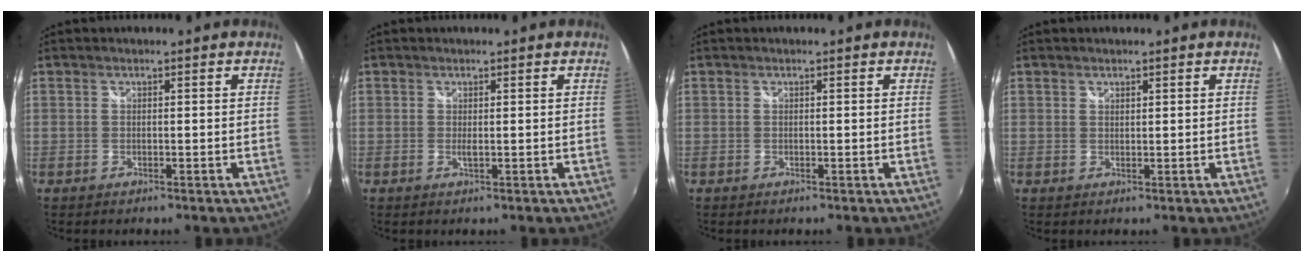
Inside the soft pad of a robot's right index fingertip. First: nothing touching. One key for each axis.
{"total": 0.8, "fx": -0.1, "fy": 0.1, "fz": 0.8, "tx": -0.014, "ty": -0.004, "tz": -0.001}
{"total": 0.0}
{"total": 0.7, "fx": 0.6, "fy": 0.3, "fz": 0.1, "tx": -0.001, "ty": 0.001, "tz": 0.011}